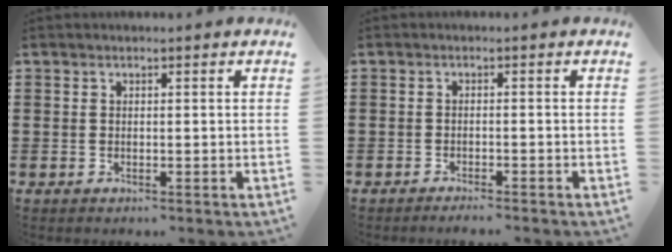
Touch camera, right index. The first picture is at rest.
{"total": 1.3, "force": [-1.2, -0.1, 0.2], "torque": [-0.005, 0.002, -0.024]}